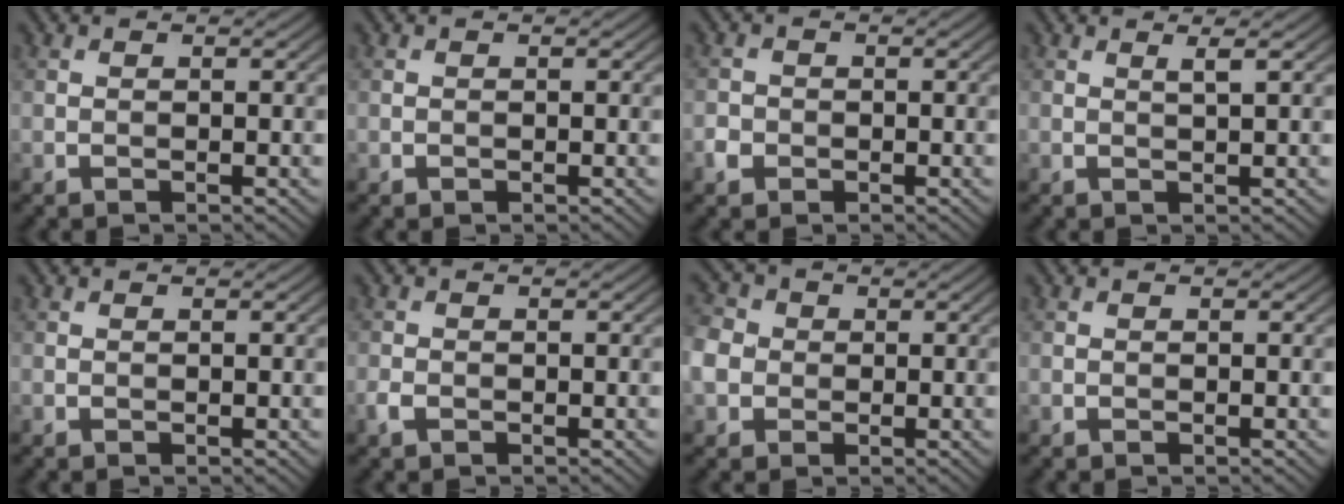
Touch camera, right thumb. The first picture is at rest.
{"total": 0.0}
{"total": 1.8, "force": [-0.9, 1.5, 0.5], "torque": [-0.009, -0.001, -0.022]}
{"total": 1.2, "force": [0.7, -0.1, 1.0], "torque": [-0.022, 0.006, 0.009]}
{"total": 0.0}
{"total": 1.4, "force": [-0.7, 0.9, 0.8], "torque": [-0.020, -0.001, -0.018]}
{"total": 4.9, "force": [-0.6, 4.3, 2.2], "torque": [-0.072, 0.005, -0.025]}
{"total": 0.0}